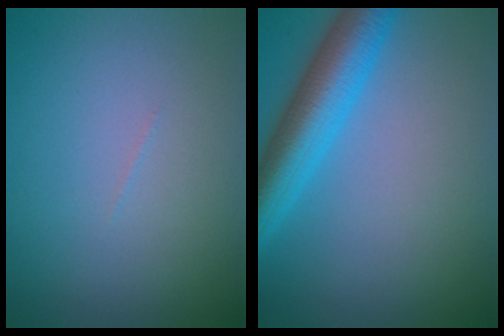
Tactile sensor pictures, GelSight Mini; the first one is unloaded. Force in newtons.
{"total": 6.7, "press": 6.7, "slide": 0.2}